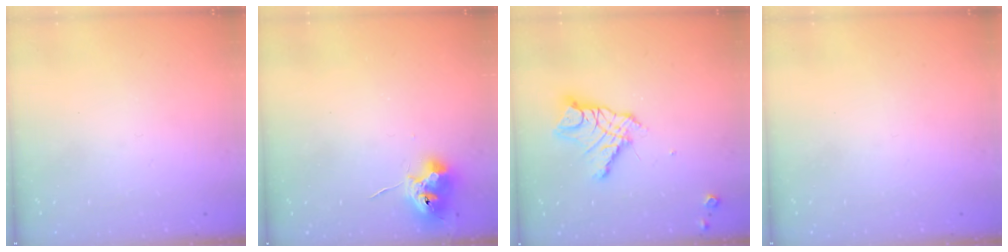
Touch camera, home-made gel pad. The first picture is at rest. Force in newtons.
{"total": 10.0, "press": 10.0, "slide": 0.3}
{"total": 14.0, "press": 14.0, "slide": 1.4}
{"total": 0.0}